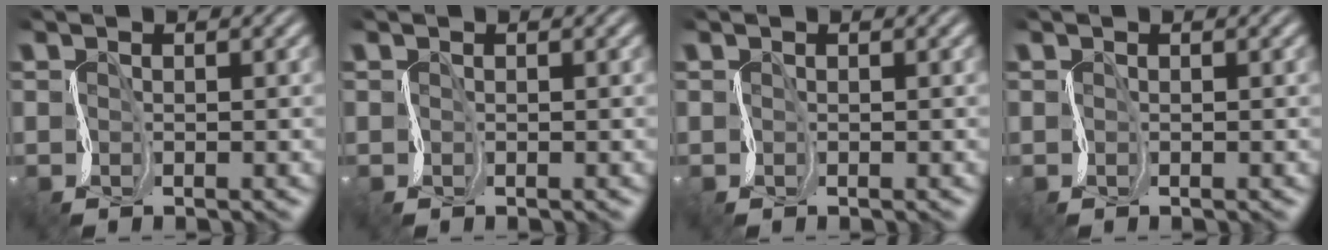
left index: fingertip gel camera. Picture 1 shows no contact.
{"total": 0.0}
{"total": 0.0}
{"total": 0.0}